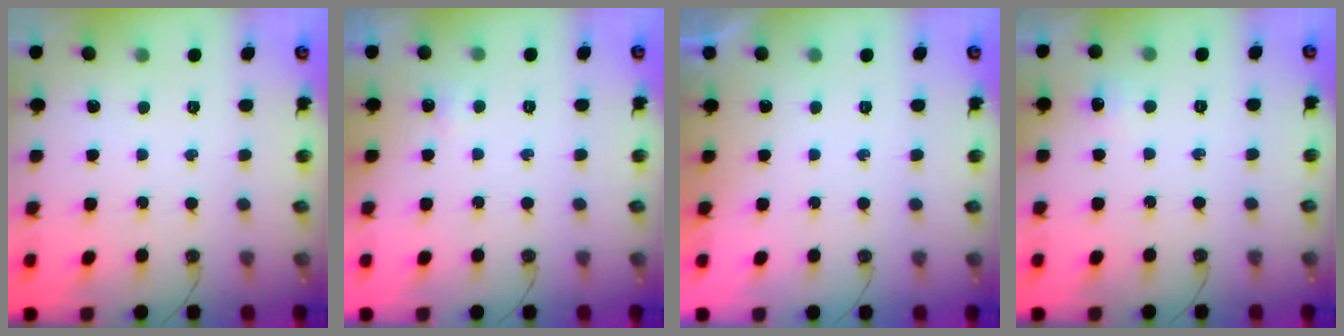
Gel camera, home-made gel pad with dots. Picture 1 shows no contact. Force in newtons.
{"total": 2.8, "press": 2.7, "slide": 0.5}
{"total": 0.0}
{"total": 4.6, "press": 4.5, "slide": 0.7}